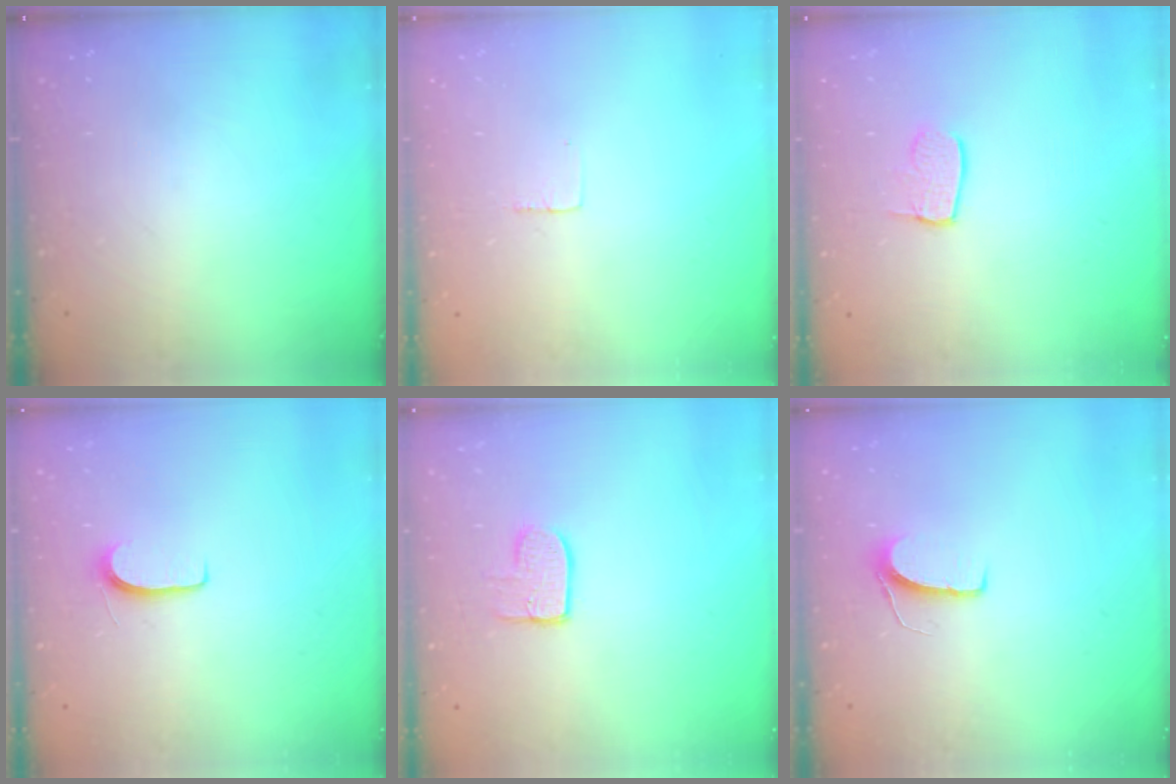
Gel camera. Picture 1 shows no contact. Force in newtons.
{"total": 2.3, "press": 2.3, "slide": 0.1}
{"total": 7.0, "press": 7.0, "slide": 0.6}
{"total": 5.4, "press": 5.4, "slide": 0.6}
{"total": 7.4, "press": 7.4, "slide": 0.2}
{"total": 6.4, "press": 6.4, "slide": 0.6}